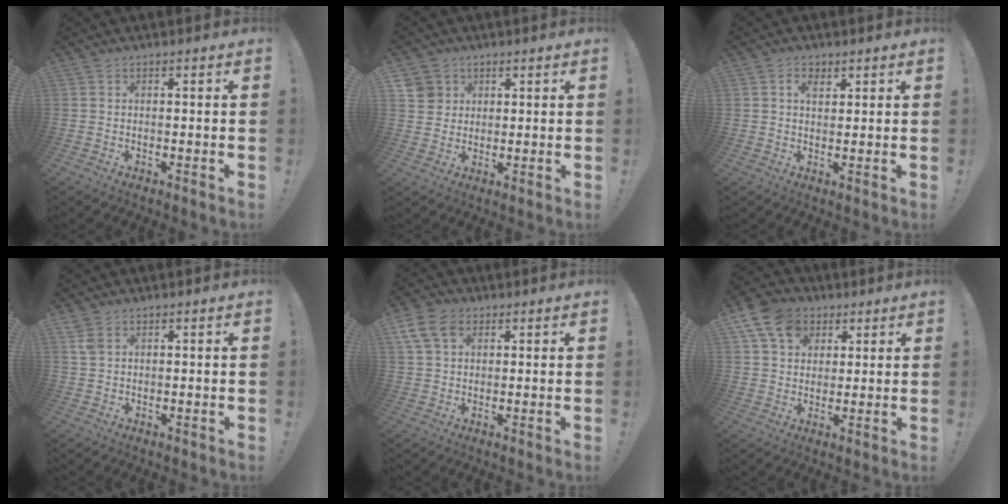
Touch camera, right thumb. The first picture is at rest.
{"total": 5.4, "force": [2.3, 4.8, 0.6], "torque": [-0.014, -0.008, 0.049]}
{"total": 2.7, "force": [1.5, 1.5, 1.8], "torque": [-0.015, -0.006, 0.021]}
{"total": 2.7, "force": [1.6, 1.6, 1.5], "torque": [-0.022, -0.006, 0.029]}
{"total": 9.4, "force": [4.0, 6.5, 5.5], "torque": [-0.105, 0.001, 0.081]}
{"total": 13.0, "force": [5.8, 9.9, 6.0], "torque": [-0.103, -0.019, 0.116]}